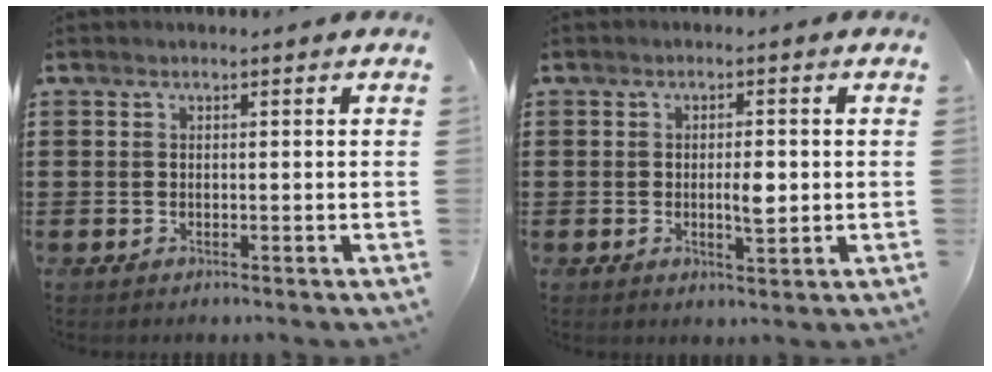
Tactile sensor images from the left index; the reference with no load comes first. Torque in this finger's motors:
{"motor_torque": [0.15, -0.01, 0.36, 0.06]}